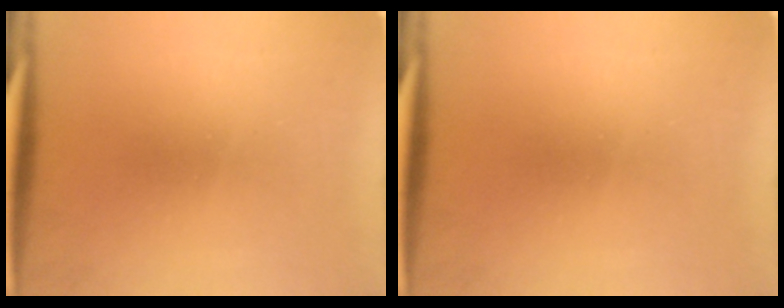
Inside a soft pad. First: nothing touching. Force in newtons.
{"total": 0.0}